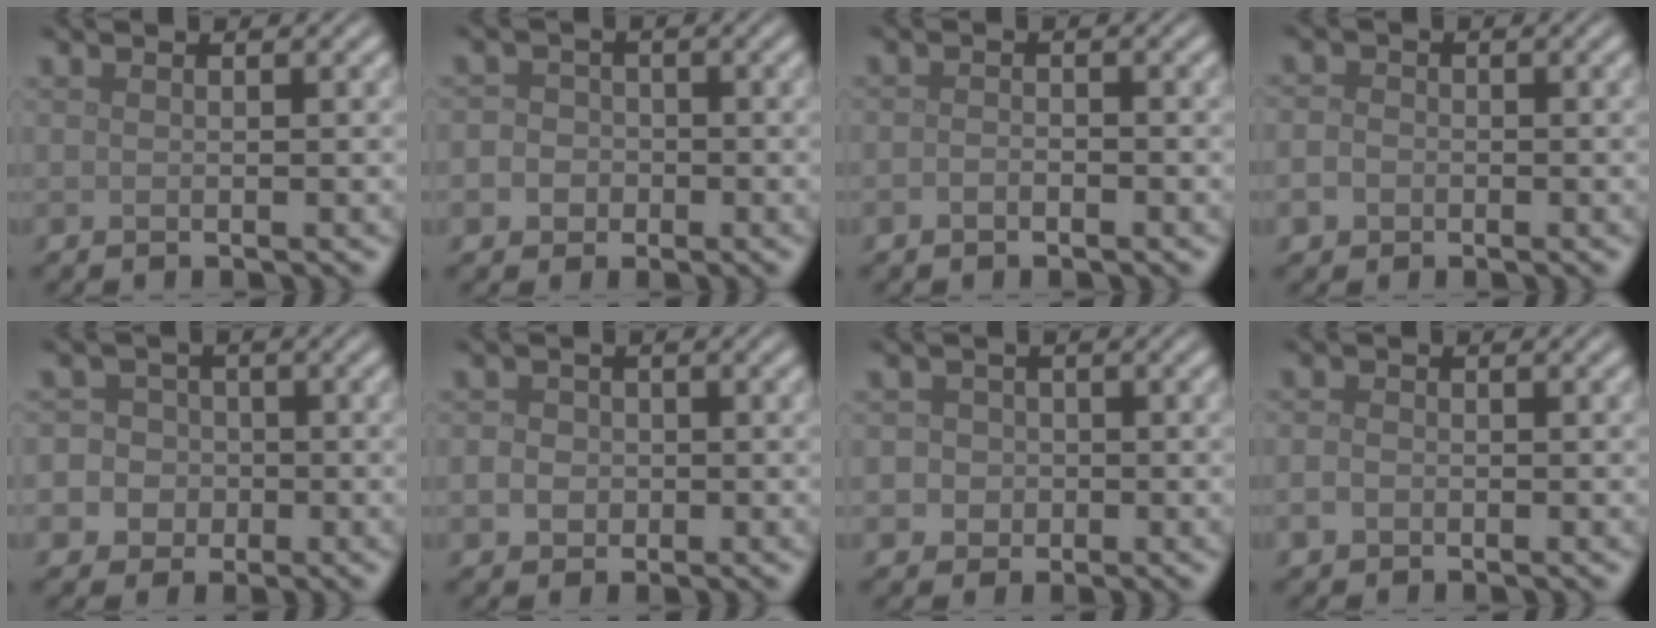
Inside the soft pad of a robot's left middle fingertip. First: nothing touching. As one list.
[{"total": 3.8, "force": [-1.3, 3.4, 1.0], "torque": [0.003, 0.004, -0.042]}, {"total": 1.0, "force": [-0.6, 0.5, 0.6], "torque": [-0.013, 0.002, -0.014]}, {"total": 2.2, "force": [-0.7, 1.8, 0.9], "torque": [-0.007, 0.001, -0.017]}, {"total": 8.0, "force": [-2.4, 7.5, 1.6], "torque": [-0.037, -0.006, -0.074]}, {"total": 3.1, "force": [-0.5, 2.8, 1.2], "torque": [-0.011, 0.007, -0.026]}, {"total": 3.7, "force": [-0.6, 3.5, 1.0], "torque": [0.005, 0.015, -0.031]}, {"total": 1.3, "force": [-0.5, 1.0, 0.6], "torque": [-0.013, 0.000, -0.015]}]